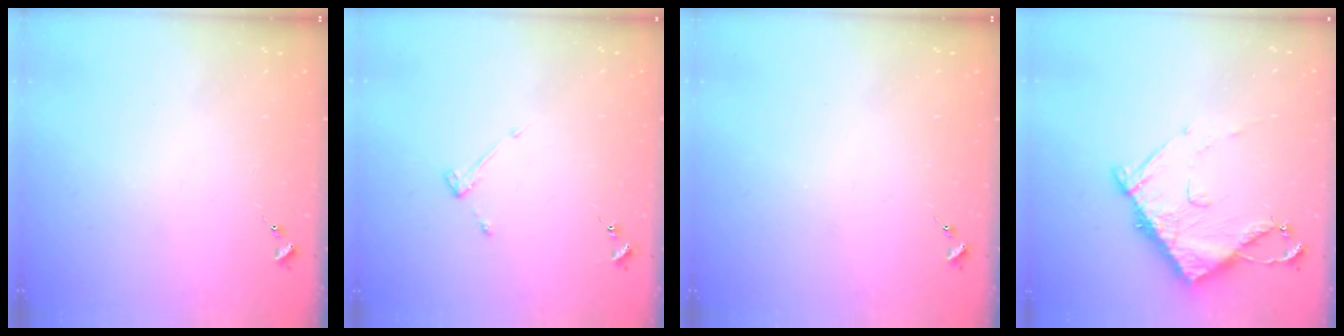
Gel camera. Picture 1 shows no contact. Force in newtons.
{"total": 2.9, "press": 2.9, "slide": 0.5}
{"total": 0.0}
{"total": 10.7, "press": 10.7, "slide": 1.3}